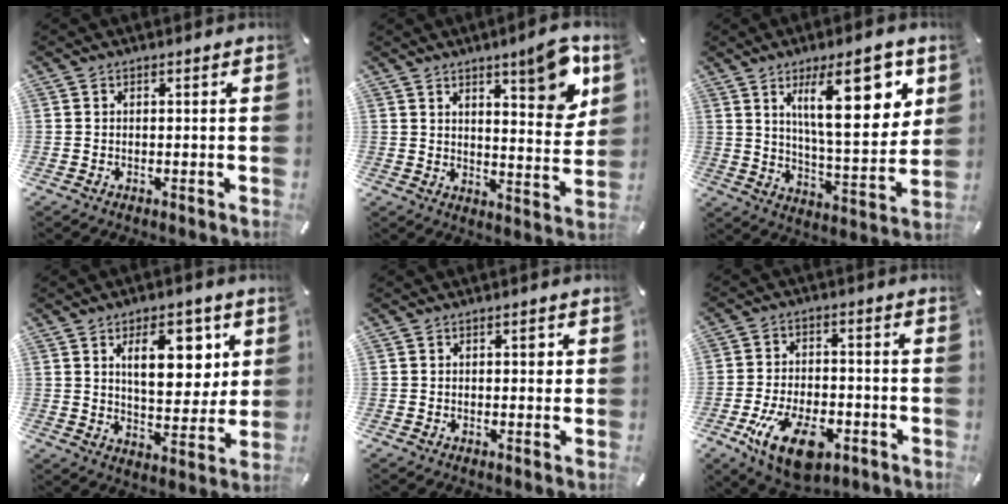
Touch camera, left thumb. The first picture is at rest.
{"total": 11.2, "force": [7.2, 3.2, 7.9], "torque": [-0.095, -0.049, 0.116]}
{"total": 20.1, "force": [8.4, 7.2, 16.8], "torque": [-0.246, -0.025, 0.127]}
{"total": 14.0, "force": [5.8, 7.2, 10.5], "torque": [-0.147, -0.011, 0.094]}
{"total": 1.8, "force": [0.4, 1.0, 1.4], "torque": [-0.012, -0.001, 0.001]}
{"total": 14.1, "force": [-6.5, 7.7, 9.8], "torque": [-0.179, 0.029, -0.106]}